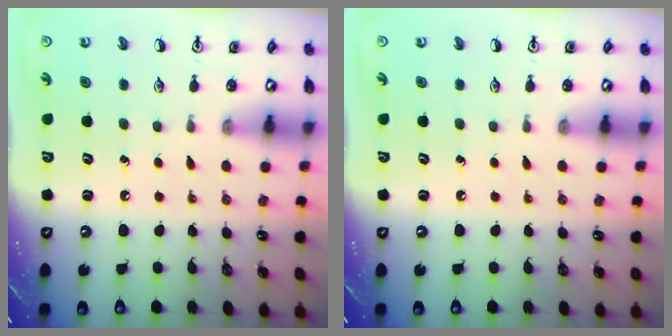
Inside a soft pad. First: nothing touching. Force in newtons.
{"total": 0.0}